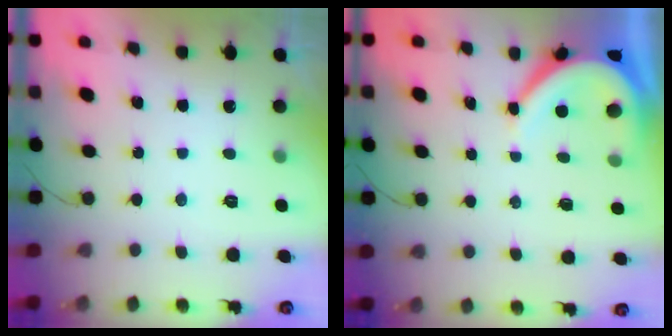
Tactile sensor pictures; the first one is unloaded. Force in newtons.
{"total": 7.3, "press": 7.3, "slide": 0.7}